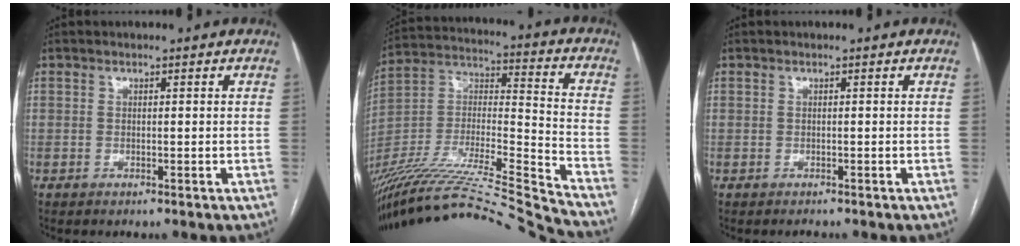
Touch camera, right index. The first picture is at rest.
{"total": 30.1, "force": [-27.3, -2.2, 12.6], "torque": [-0.214, -0.044, -0.448]}
{"total": 0.7, "force": [-0.6, 0.3, 0.1], "torque": [-0.007, -0.001, -0.008]}